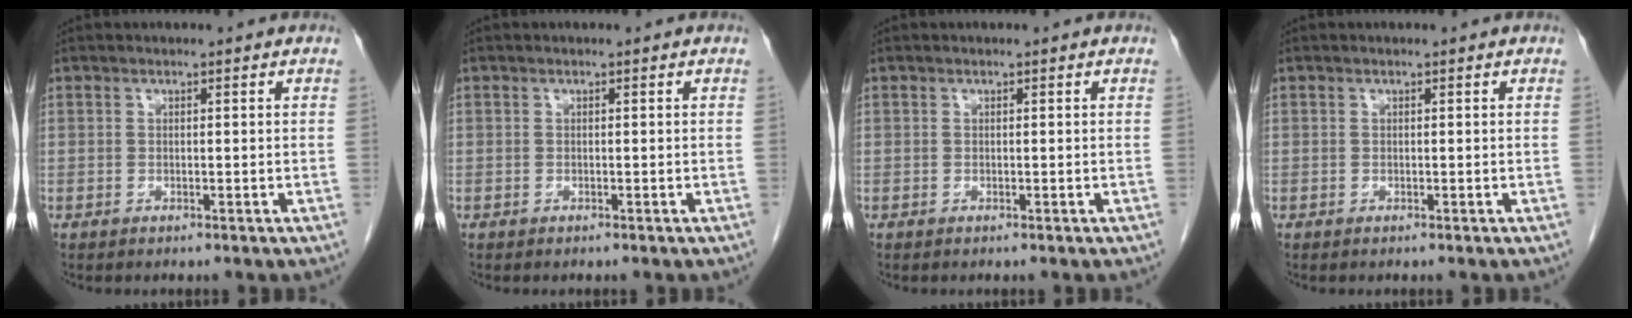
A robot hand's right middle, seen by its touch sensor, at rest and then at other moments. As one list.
[{"total": 0.0}, {"total": 0.0}, {"total": 0.0}]